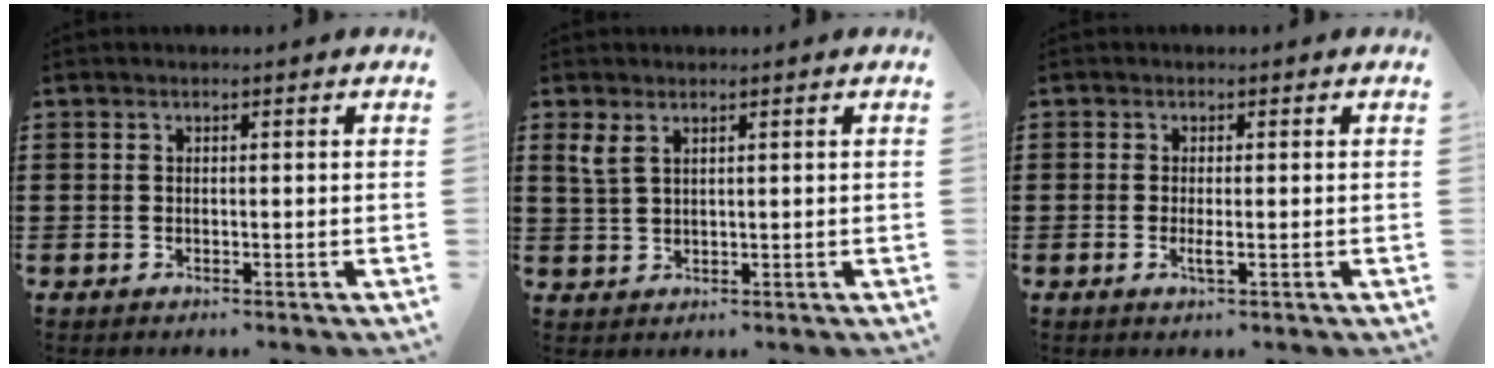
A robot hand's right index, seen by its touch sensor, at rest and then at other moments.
{"total": 2.8, "force": [1.8, 1.1, 1.9], "torque": [-0.042, 0.005, 0.032]}
{"total": 1.6, "force": [-0.3, 0.2, 1.5], "torque": [-0.035, -0.004, -0.009]}